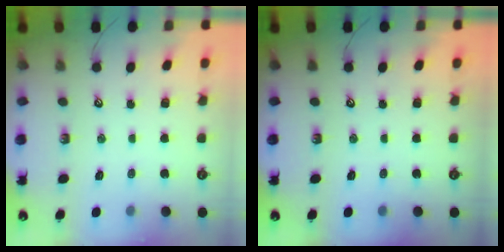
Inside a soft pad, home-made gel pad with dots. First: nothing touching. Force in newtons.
{"total": 0.0}